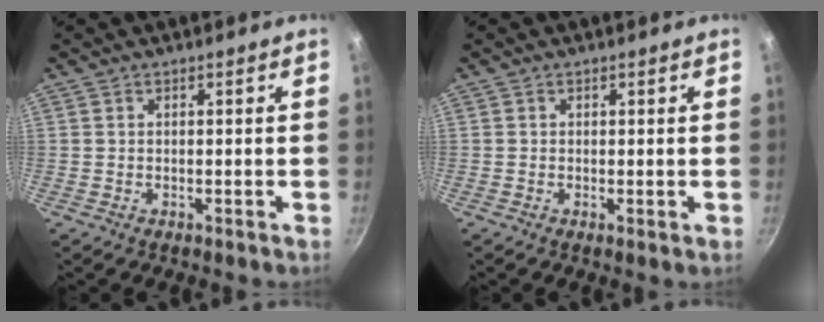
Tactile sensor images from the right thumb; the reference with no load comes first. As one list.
[{"total": 0.8, "force": [-0.1, 0.2, 0.7], "torque": [-0.016, -0.004, -0.004]}]